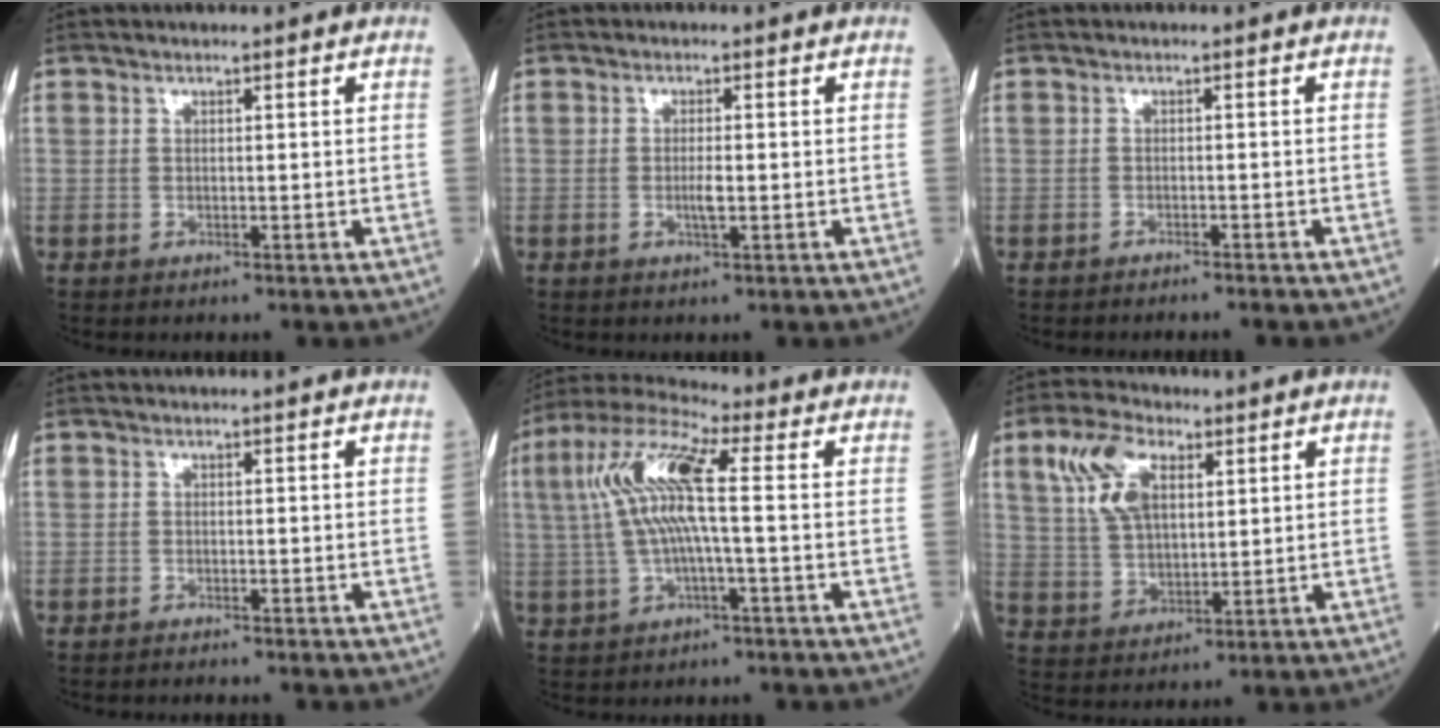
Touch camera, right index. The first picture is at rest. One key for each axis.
{"total": 1.9, "fx": -0.2, "fy": 0.3, "fz": 1.9, "tx": -0.042, "ty": -0.001, "tz": 0.000}
{"total": 3.2, "fx": -3.0, "fy": 0.2, "fz": 1.1, "tx": -0.018, "ty": -0.003, "tz": -0.038}
{"total": 2.7, "fx": -2.6, "fy": 0.0, "fz": 0.7, "tx": -0.010, "ty": -0.003, "tz": -0.033}
{"total": 10.9, "fx": 1.0, "fy": 1.4, "fz": 10.8, "tx": -0.231, "ty": 0.029, "tz": 0.015}
{"total": 9.5, "fx": 4.0, "fy": 4.7, "fz": 7.1, "tx": -0.161, "ty": 0.020, "tz": 0.083}